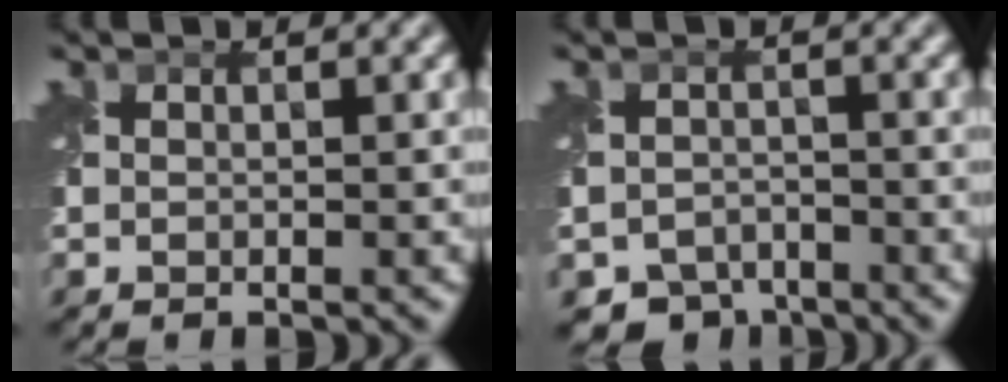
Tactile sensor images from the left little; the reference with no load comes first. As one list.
[{"total": 3.9, "force": [-3.2, 2.1, 0.5], "torque": [0.001, -0.009, -0.056]}]